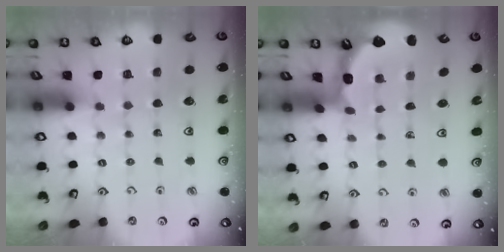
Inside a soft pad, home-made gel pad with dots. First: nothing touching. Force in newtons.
{"total": 1.9, "press": 1.9, "slide": 0.2}